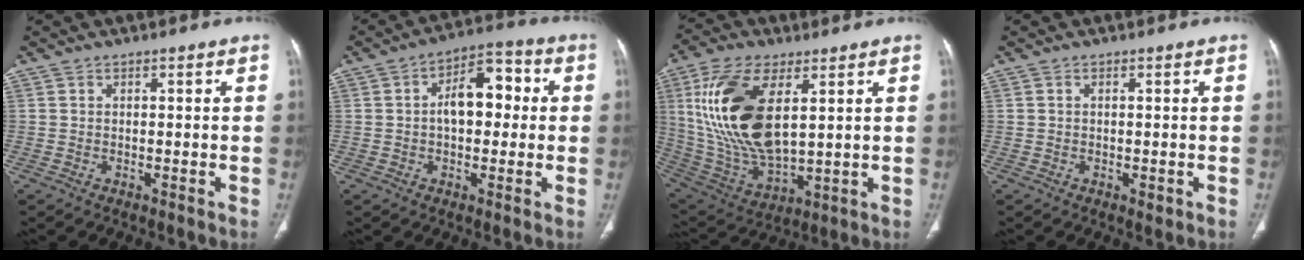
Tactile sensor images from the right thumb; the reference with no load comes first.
{"total": 10.3, "force": [0.8, 6.1, 8.2], "torque": [-0.105, 0.031, 0.007]}
{"total": 21.2, "force": [5.4, 10.3, 17.7], "torque": [-0.357, -0.026, 0.110]}
{"total": 1.5, "force": [-0.3, 0.8, 1.3], "torque": [-0.017, -0.002, -0.001]}